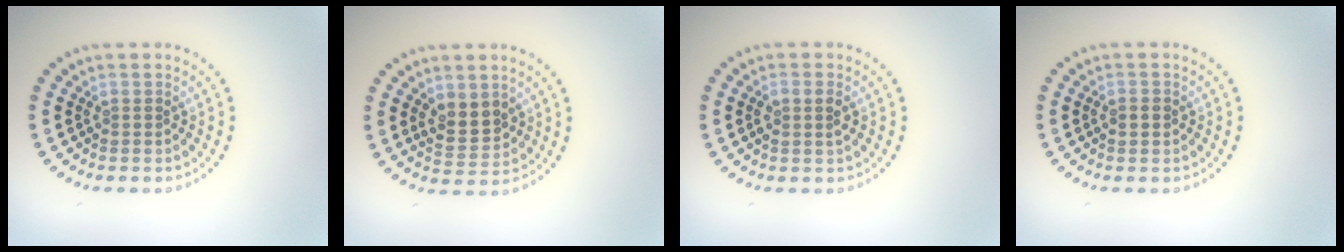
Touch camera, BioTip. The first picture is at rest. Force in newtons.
{"total": 2.8, "press": 2.7, "slide": 0.9}
{"total": 1.7, "press": 1.6, "slide": 0.6}
{"total": 1.8, "press": 1.8, "slide": 0.1}